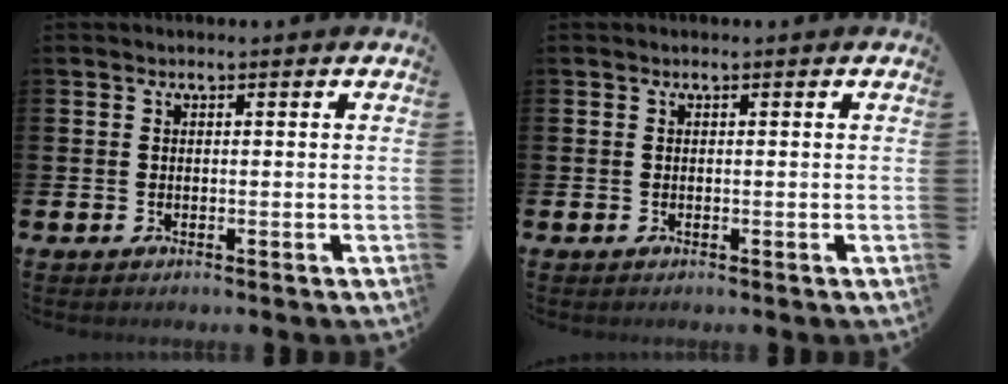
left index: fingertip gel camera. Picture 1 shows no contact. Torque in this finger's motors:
{"motor_torque": [-0.16, 0.13, 0.01, 0.00]}